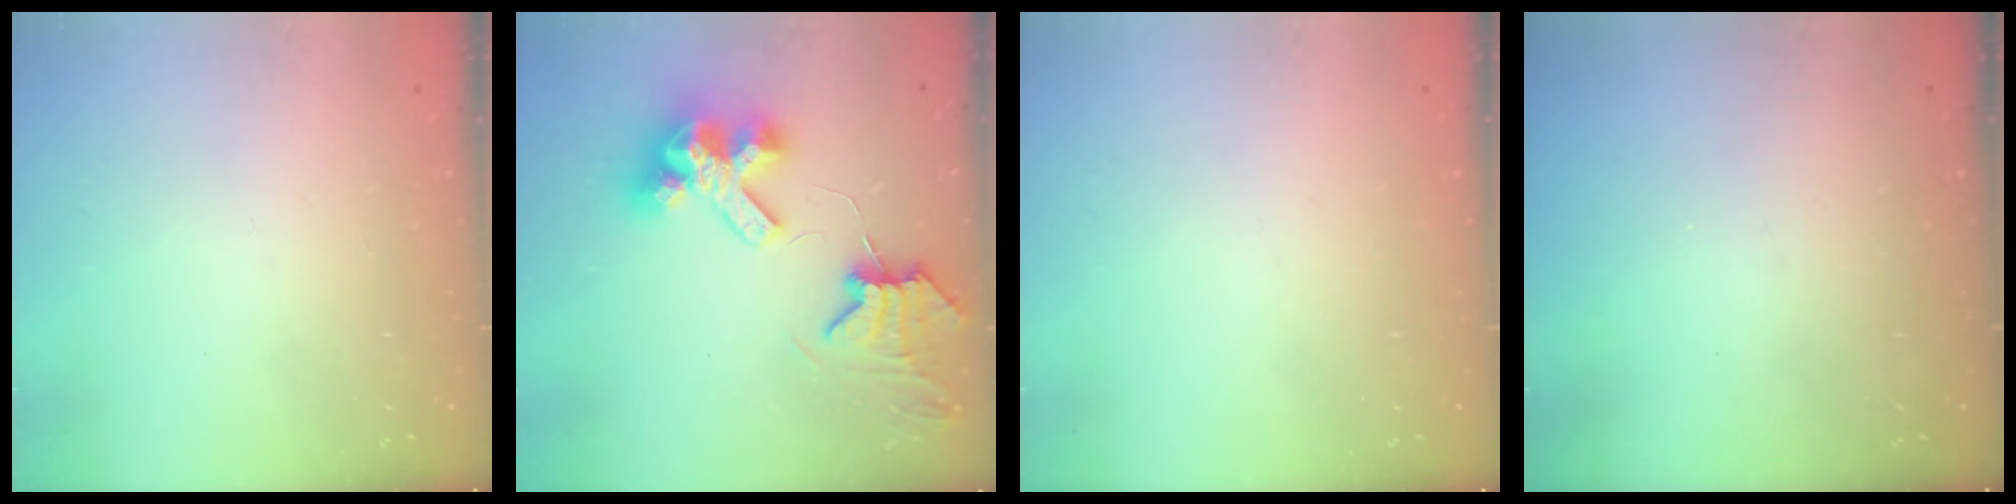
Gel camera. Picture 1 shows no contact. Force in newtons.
{"total": 9.1, "press": 9.0, "slide": 1.3}
{"total": 0.0}
{"total": 0.0}